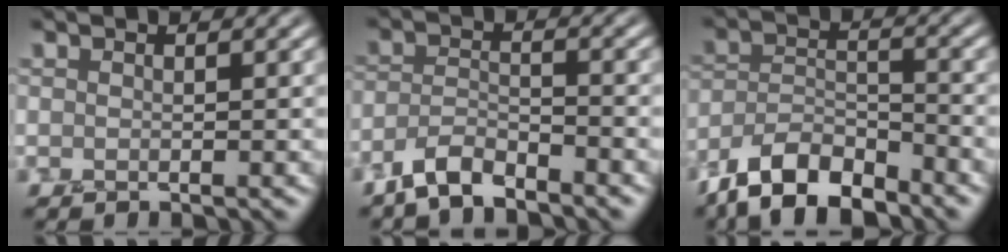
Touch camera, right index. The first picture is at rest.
{"total": 3.4, "force": [-3.0, 0.9, 1.5], "torque": [-0.031, 0.001, -0.068]}
{"total": 7.3, "force": [-5.8, 2.8, 3.5], "torque": [-0.057, -0.001, -0.116]}